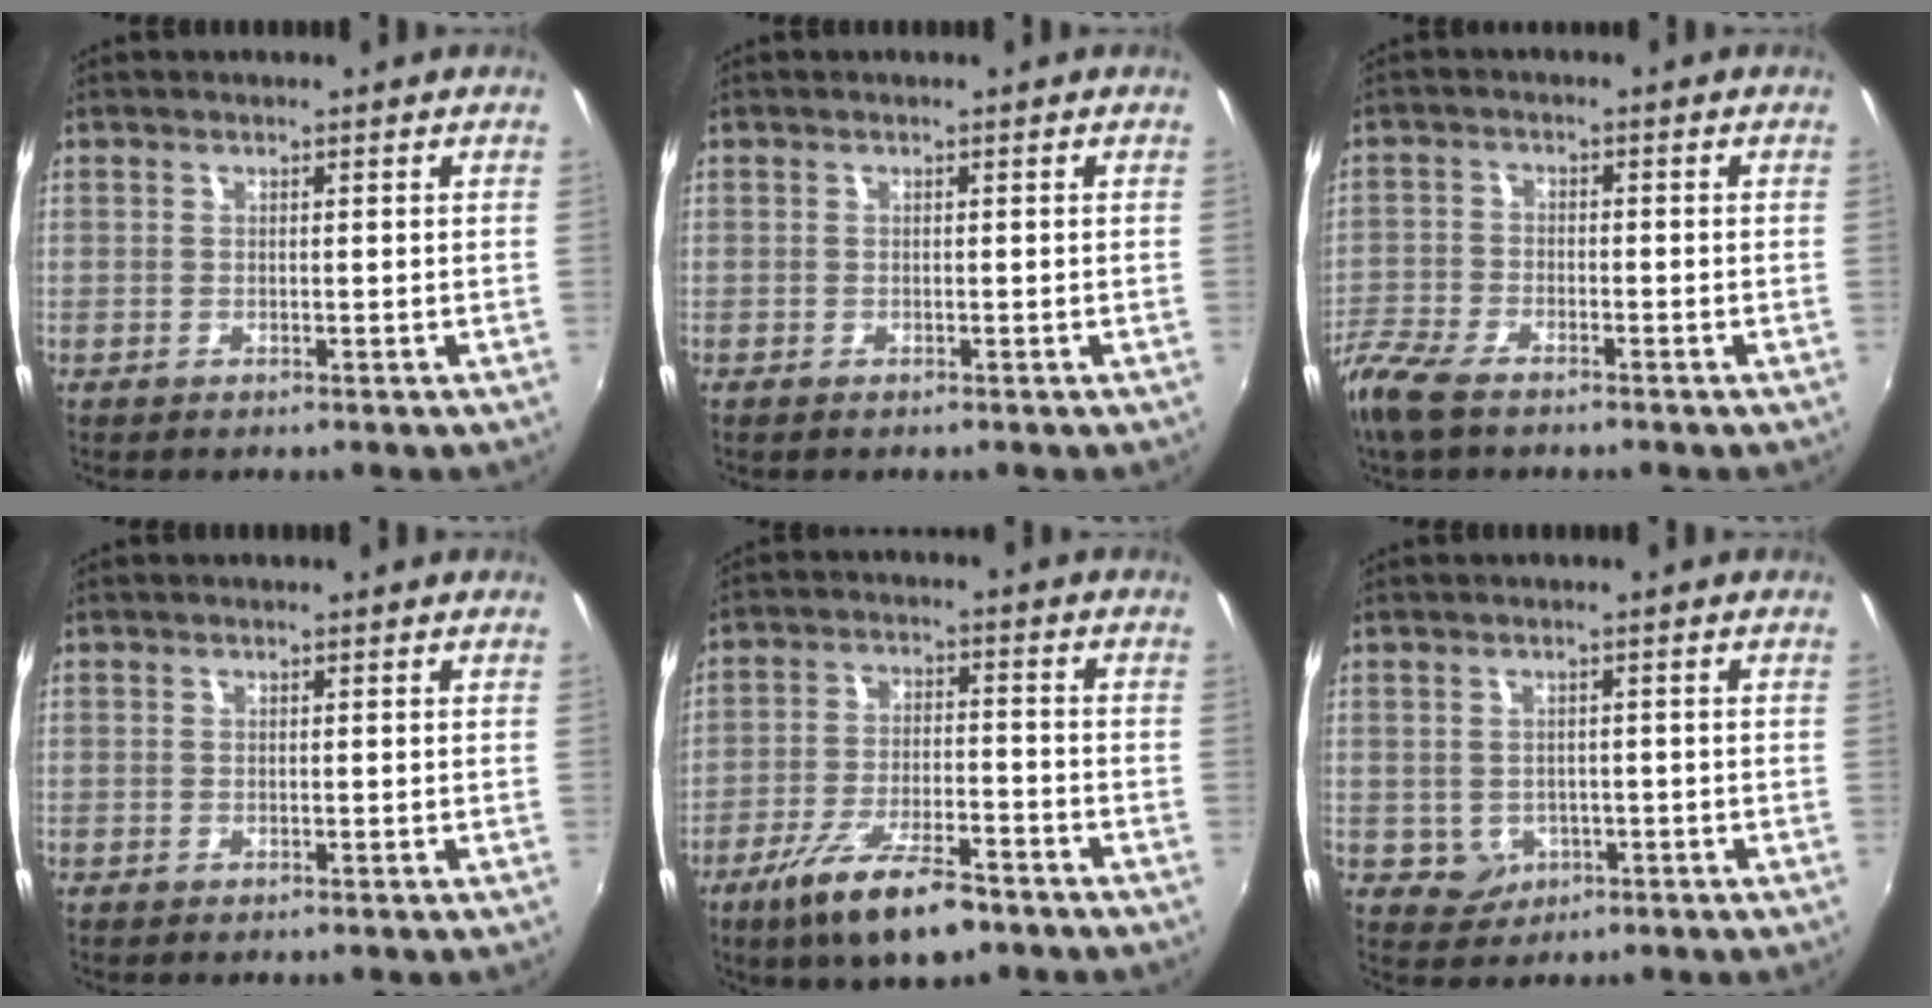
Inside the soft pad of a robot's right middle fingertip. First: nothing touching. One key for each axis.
{"total": 0.0}
{"total": 9.7, "fx": -7.5, "fy": 3.4, "fz": 5.1, "tx": -0.139, "ty": -0.028, "tz": -0.151}
{"total": 0.0}
{"total": 12.6, "fx": -8.5, "fy": 3.7, "fz": 8.5, "tx": -0.176, "ty": -0.021, "tz": -0.145}
{"total": 3.7, "fx": -0.8, "fy": 3.5, "fz": 1.0, "tx": -0.027, "ty": 0.002, "tz": -0.001}